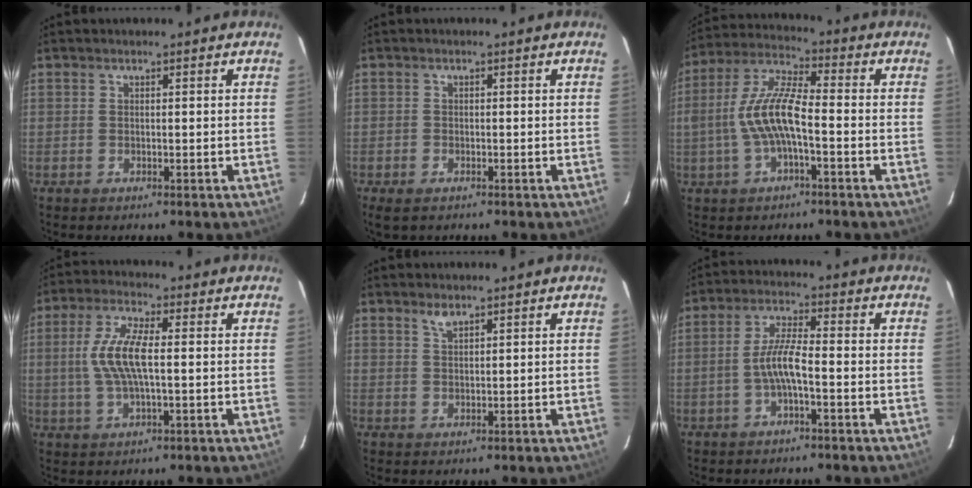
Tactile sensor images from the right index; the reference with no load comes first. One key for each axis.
{"total": 2.5, "fx": -1.6, "fy": 1.4, "fz": 1.2, "tx": -0.024, "ty": -0.007, "tz": -0.029}
{"total": 10.7, "fx": -2.2, "fy": 2.9, "fz": 10.1, "tx": -0.214, "ty": 0.011, "tz": -0.040}
{"total": 8.9, "fx": 0.2, "fy": 2.7, "fz": 8.5, "tx": -0.173, "ty": 0.007, "tz": 0.005}
{"total": 1.9, "fx": 1.5, "fy": 0.6, "fz": 1.0, "tx": -0.017, "ty": 0.002, "tz": 0.028}
{"total": 5.6, "fx": -1.9, "fy": 0.7, "fz": 5.2, "tx": -0.110, "ty": 0.009, "tz": -0.036}